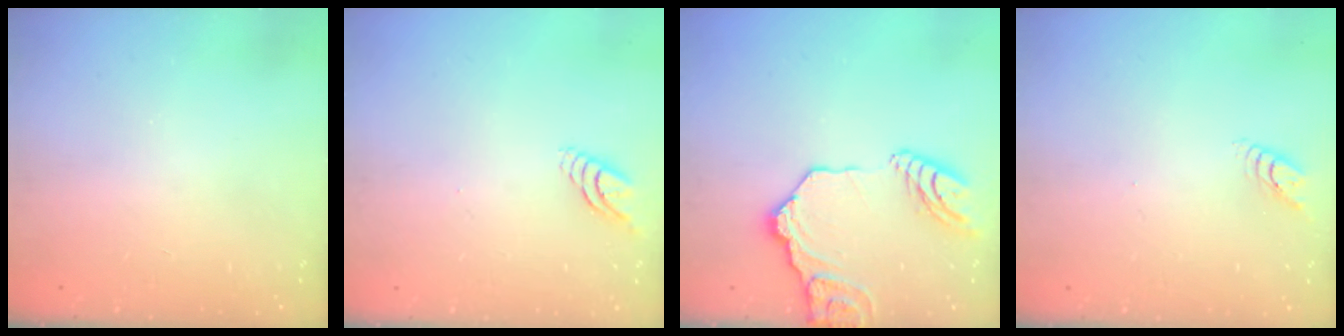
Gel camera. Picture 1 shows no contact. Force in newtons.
{"total": 5.3, "press": 5.3, "slide": 0.1}
{"total": 17.4, "press": 17.3, "slide": 2.2}
{"total": 3.6, "press": 3.5, "slide": 0.3}